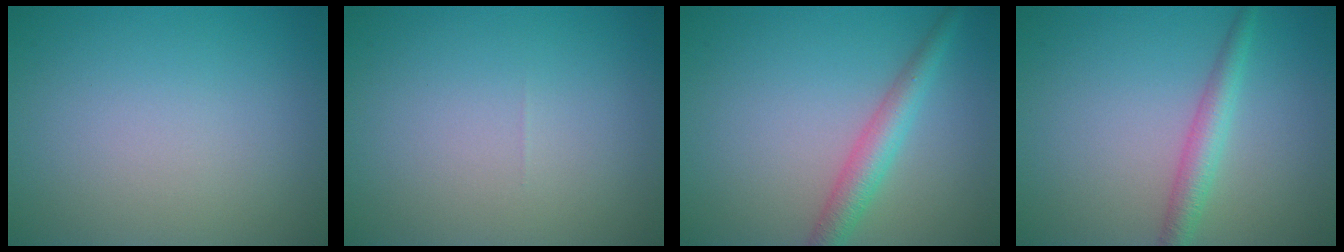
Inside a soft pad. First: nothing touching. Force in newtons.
{"total": 0.0}
{"total": 3.2, "press": 3.2, "slide": 0.0}
{"total": 2.6, "press": 2.6, "slide": 0.1}